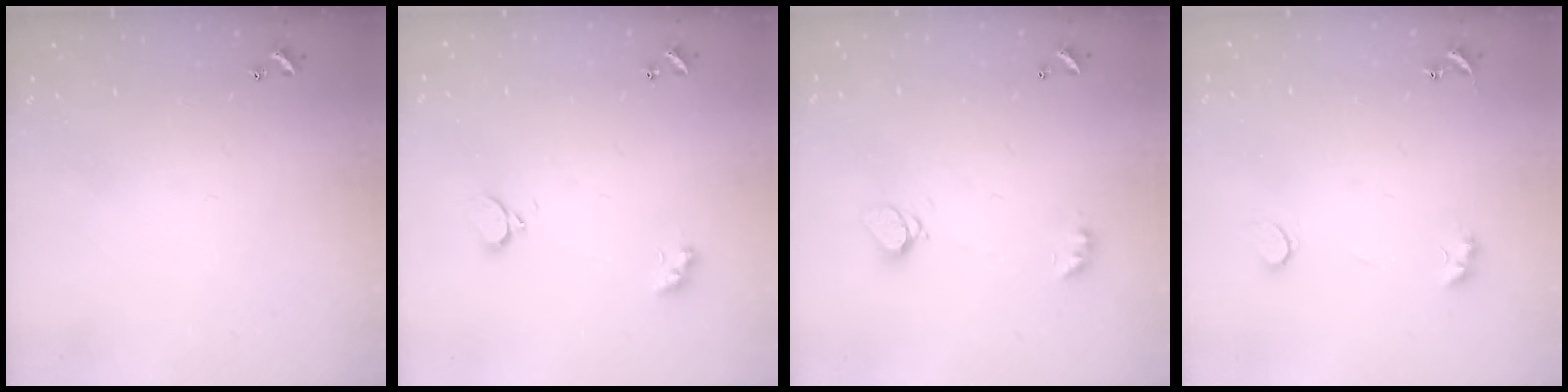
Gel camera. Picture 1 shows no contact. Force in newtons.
{"total": 2.9, "press": 2.9, "slide": 0.6}
{"total": 4.9, "press": 4.9, "slide": 0.2}
{"total": 3.7, "press": 3.4, "slide": 1.2}